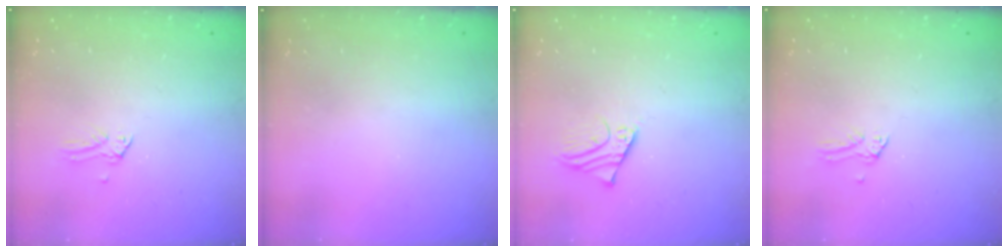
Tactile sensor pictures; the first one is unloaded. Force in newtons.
{"total": 0.5, "press": 0.5, "slide": 0.1}
{"total": 2.2, "press": 2.2, "slide": 0.1}
{"total": 0.0}